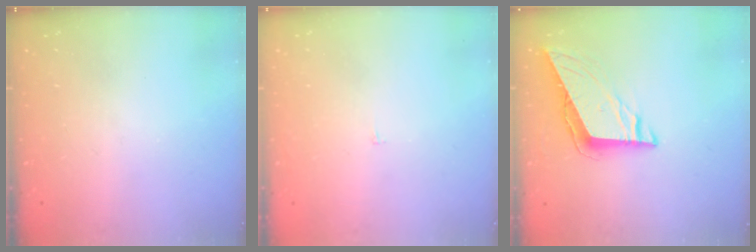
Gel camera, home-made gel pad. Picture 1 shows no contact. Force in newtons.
{"total": 2.2, "press": 2.2, "slide": 0.2}
{"total": 8.3, "press": 8.2, "slide": 1.5}